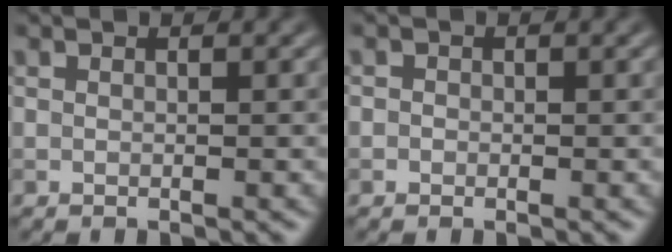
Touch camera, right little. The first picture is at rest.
{"total": 0.6, "force": [-0.1, 0.5, 0.1], "torque": [0.001, -0.005, -0.004]}